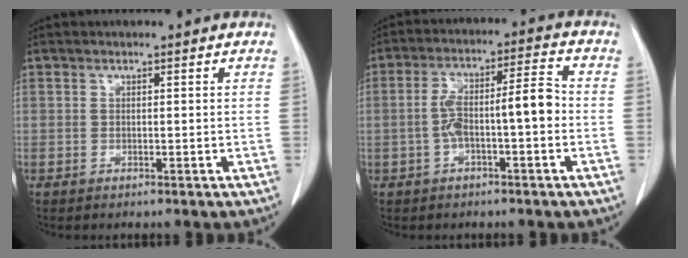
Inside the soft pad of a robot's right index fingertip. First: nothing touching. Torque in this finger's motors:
{"motor_torque": [0.40, 0.06, 0.22, 0.07]}